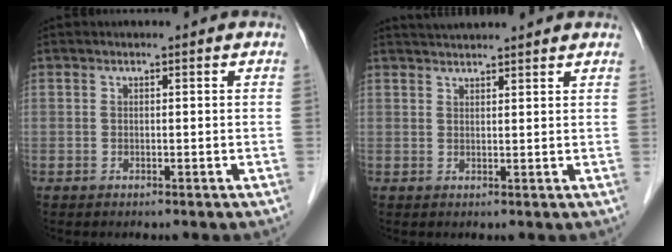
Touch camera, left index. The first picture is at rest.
{"total": 6.0, "force": [5.7, 0.0, 1.9], "torque": [-0.028, 0.034, 0.074]}